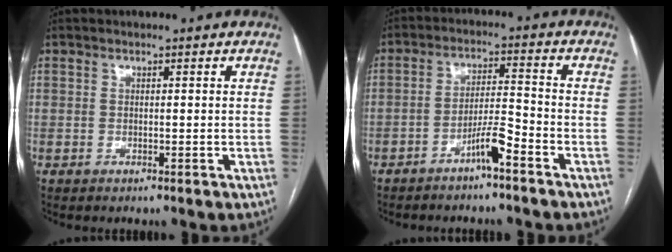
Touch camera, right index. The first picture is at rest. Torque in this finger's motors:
{"motor_torque": [0.89, -0.20, 0.32, 0.13]}